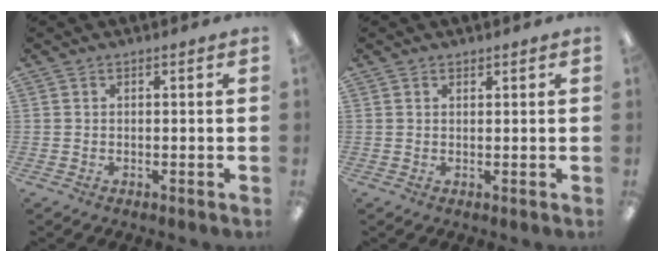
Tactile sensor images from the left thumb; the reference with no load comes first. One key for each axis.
{"total": 0.8, "fx": 0.7, "fy": 0.4, "fz": 0.1, "tx": -0.003, "ty": 0.000, "tz": 0.014}